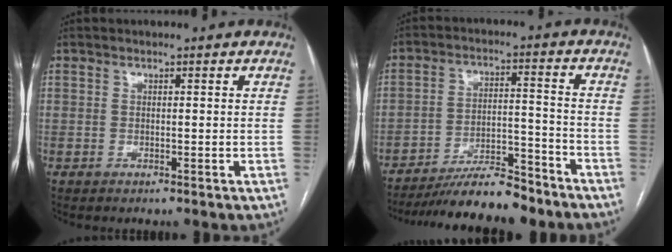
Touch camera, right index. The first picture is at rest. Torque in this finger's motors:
{"motor_torque": [0.41, -0.33, 0.30, 0.05]}